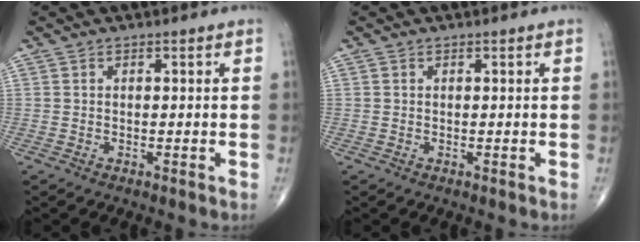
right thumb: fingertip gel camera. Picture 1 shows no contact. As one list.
[{"total": 0.0}]